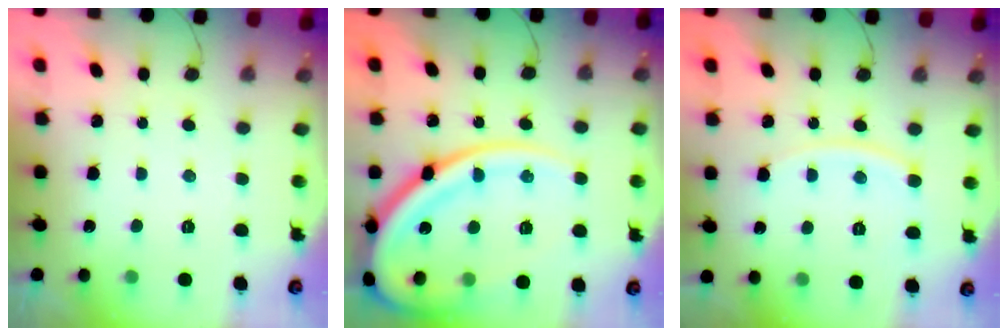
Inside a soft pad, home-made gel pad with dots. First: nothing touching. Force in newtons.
{"total": 25.0, "press": 24.9, "slide": 2.8}
{"total": 8.4, "press": 8.3, "slide": 1.0}